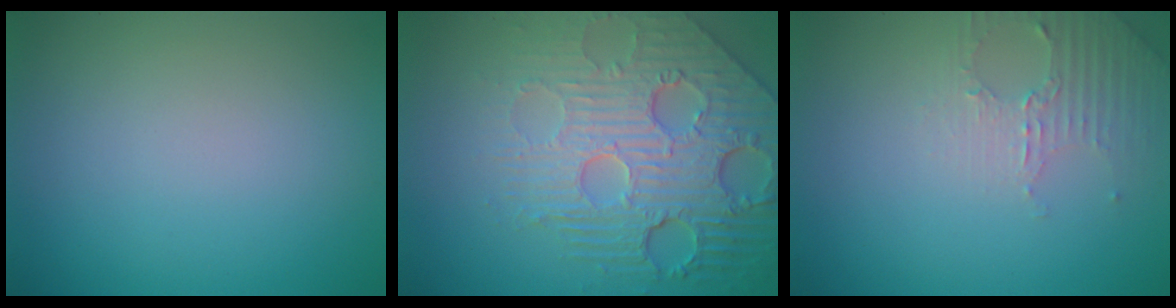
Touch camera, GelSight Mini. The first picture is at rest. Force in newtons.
{"total": 8.4, "press": 5.9, "slide": 5.9}
{"total": 2.6, "press": 2.5, "slide": 0.7}